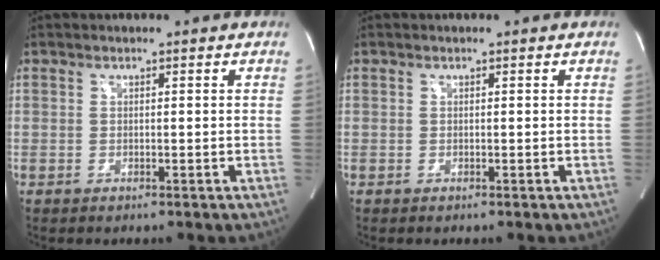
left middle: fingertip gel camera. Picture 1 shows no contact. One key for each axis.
{"total": 0.0}